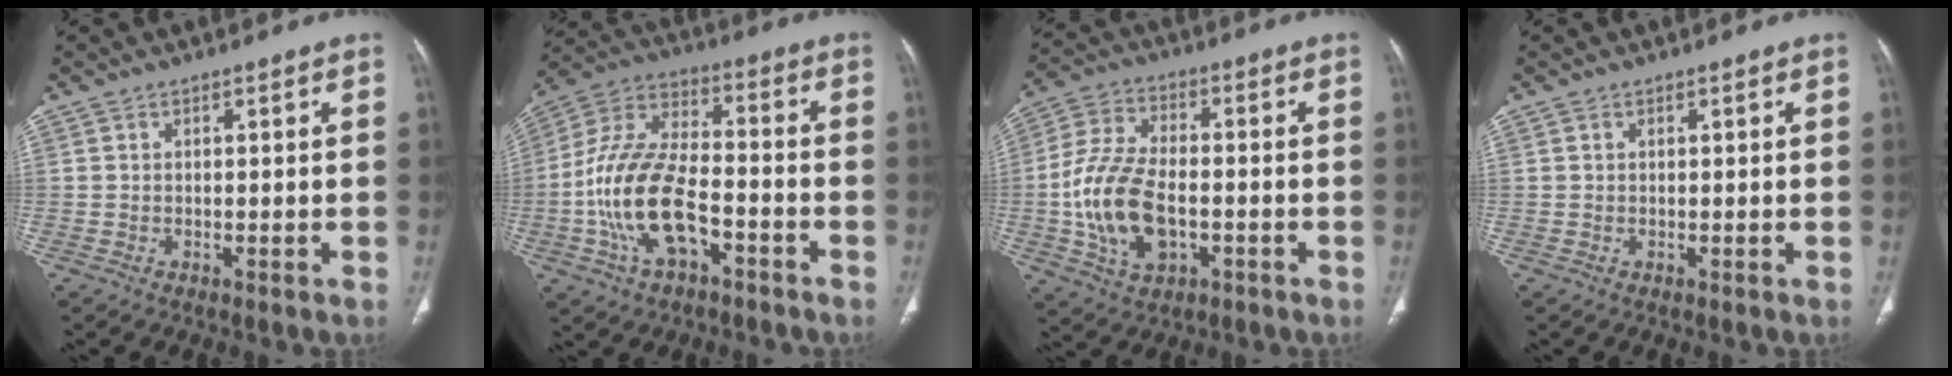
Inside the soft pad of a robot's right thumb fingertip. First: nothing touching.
{"total": 16.7, "force": [-5.4, 8.5, 13.3], "torque": [-0.264, 0.041, -0.099]}
{"total": 14.4, "force": [-2.8, 8.3, 11.4], "torque": [-0.225, 0.016, -0.049]}
{"total": 0.0}